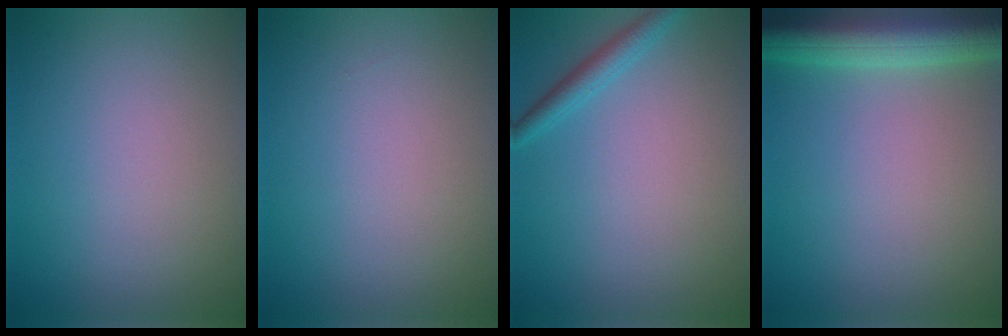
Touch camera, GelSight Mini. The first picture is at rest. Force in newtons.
{"total": 0.0}
{"total": 1.9, "press": 1.9, "slide": 0.0}
{"total": 7.2, "press": 7.1, "slide": 0.3}